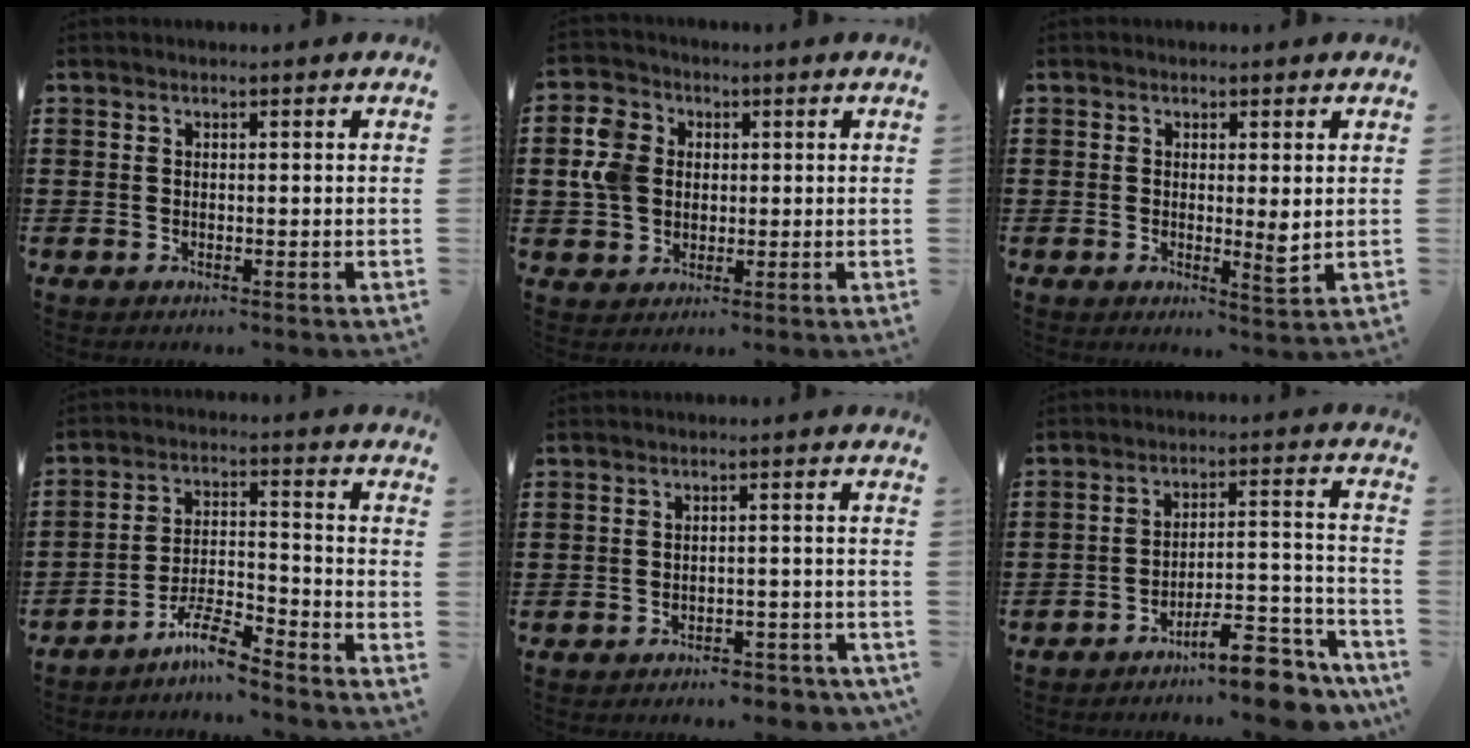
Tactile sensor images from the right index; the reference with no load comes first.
{"total": 6.5, "force": [0.6, 5.6, 3.3], "torque": [-0.100, 0.011, 0.007]}
{"total": 3.2, "force": [0.3, 0.5, 3.2], "torque": [-0.050, -0.006, 0.004]}
{"total": 6.9, "force": [-5.9, 0.9, 3.4], "torque": [-0.070, 0.002, -0.111]}
{"total": 2.7, "force": [-2.7, 0.3, 0.3], "torque": [-0.012, -0.001, -0.056]}
{"total": 9.7, "force": [-8.1, 1.6, 5.1], "torque": [-0.067, 0.027, -0.147]}